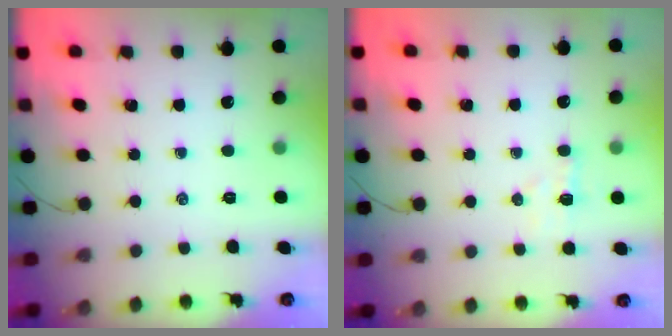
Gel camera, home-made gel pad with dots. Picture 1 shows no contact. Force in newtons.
{"total": 5.2, "press": 5.1, "slide": 1.0}